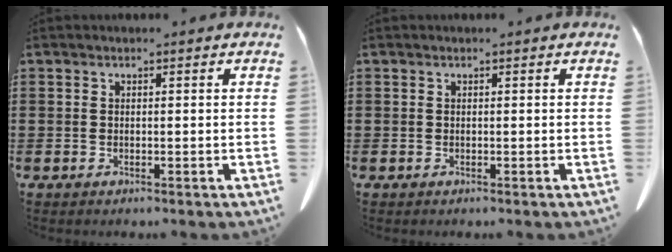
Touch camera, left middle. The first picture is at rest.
{"total": 0.0}